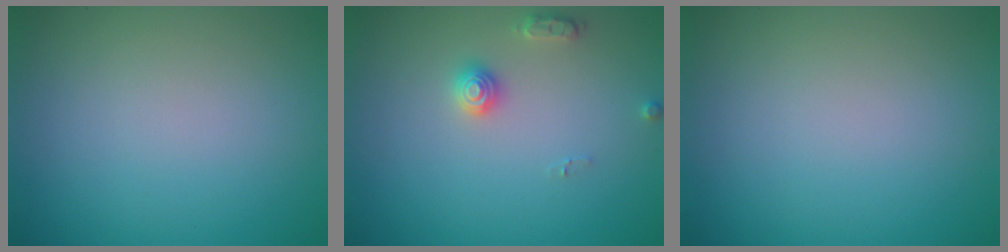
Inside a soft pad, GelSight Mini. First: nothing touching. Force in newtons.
{"total": 2.0, "press": 2.0, "slide": 0.3}
{"total": 0.0}